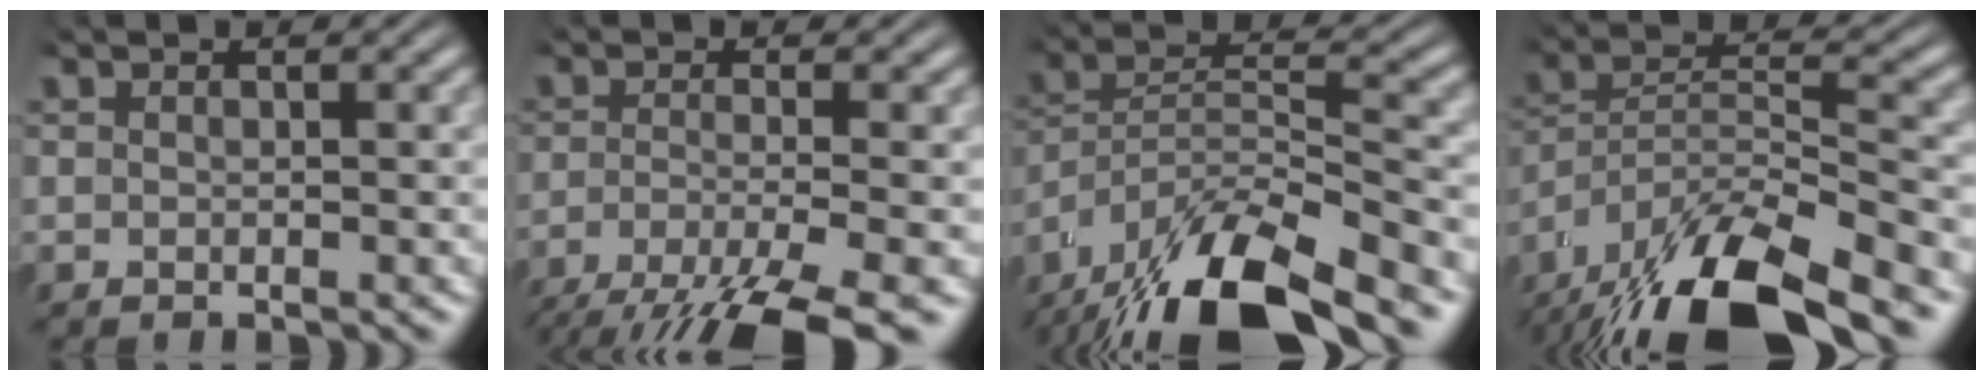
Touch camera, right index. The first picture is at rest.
{"total": 6.4, "force": [-3.1, 2.4, 5.1], "torque": [-0.081, -0.015, -0.038]}
{"total": 10.5, "force": [-4.9, 6.2, 6.8], "torque": [-0.126, -0.022, -0.076]}
{"total": 10.5, "force": [-4.7, 6.2, 7.0], "torque": [-0.128, -0.022, -0.069]}